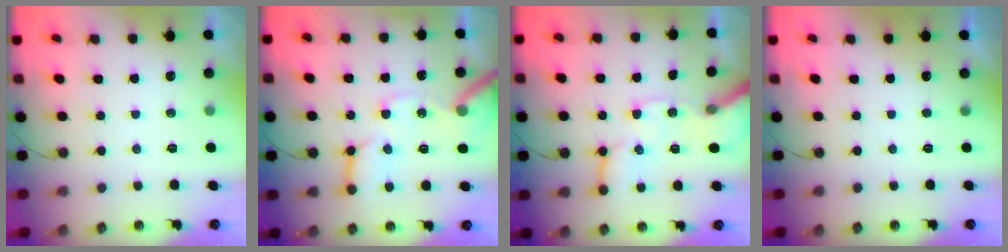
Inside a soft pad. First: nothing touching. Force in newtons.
{"total": 15.1, "press": 15.0, "slide": 1.7}
{"total": 12.6, "press": 12.5, "slide": 1.7}
{"total": 0.0}